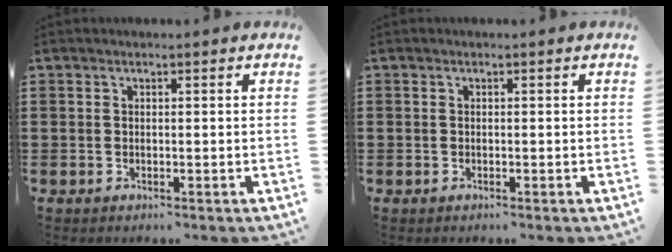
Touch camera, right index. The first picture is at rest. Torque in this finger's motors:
{"motor_torque": [-2.14, 0.00, -1.06, -0.04]}